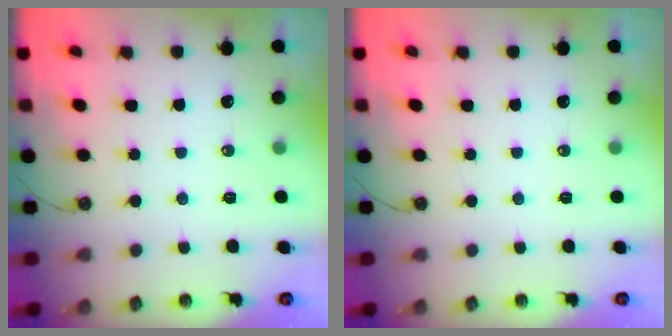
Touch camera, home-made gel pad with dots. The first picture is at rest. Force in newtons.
{"total": 0.0}